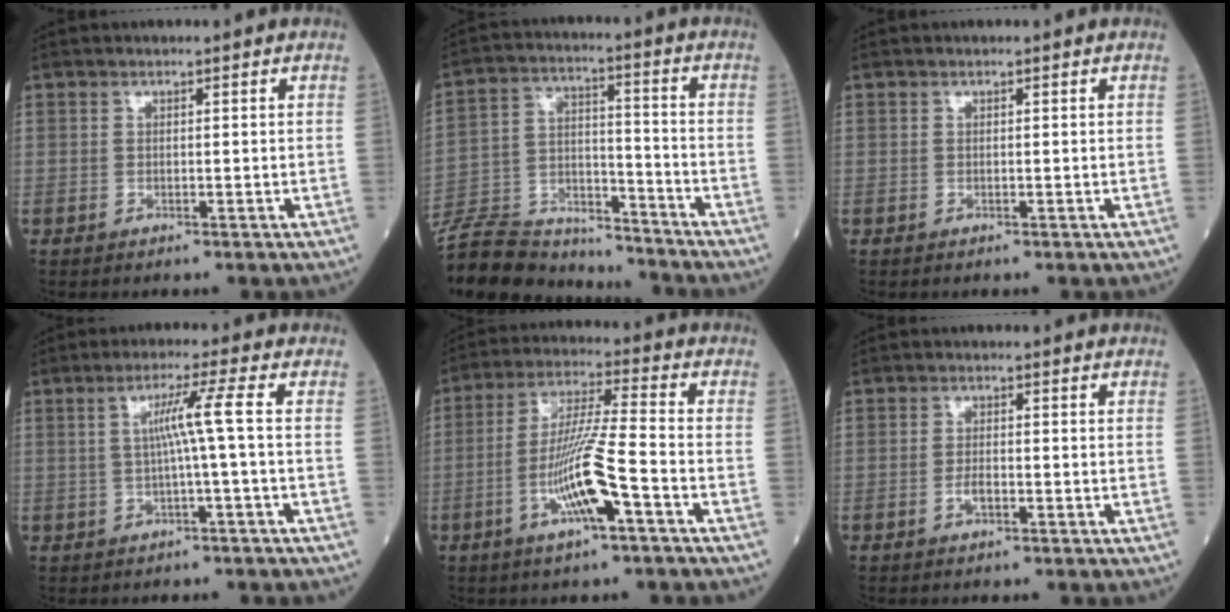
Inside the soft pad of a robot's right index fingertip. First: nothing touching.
{"total": 16.6, "force": [-15.9, 3.3, 3.4], "torque": [-0.067, 0.021, -0.264]}
{"total": 0.0}
{"total": 4.9, "force": [0.0, -1.4, 4.7], "torque": [-0.086, 0.008, 0.003]}
{"total": 11.2, "force": [-4.2, 0.3, 10.4], "torque": [-0.203, 0.000, -0.080]}
{"total": 1.8, "force": [-0.8, 0.6, 1.5], "torque": [-0.026, 0.002, -0.013]}